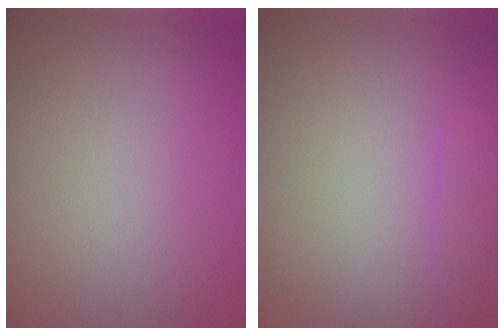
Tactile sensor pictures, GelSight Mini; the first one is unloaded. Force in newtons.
{"total": 1.4, "press": 1.4, "slide": 0.1}